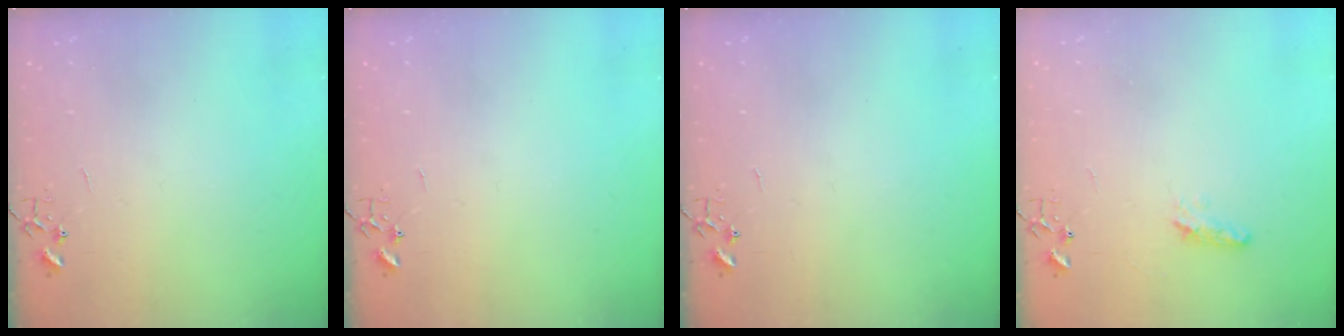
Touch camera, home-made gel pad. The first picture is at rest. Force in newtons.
{"total": 0.0}
{"total": 0.0}
{"total": 6.5, "press": 6.4, "slide": 0.7}